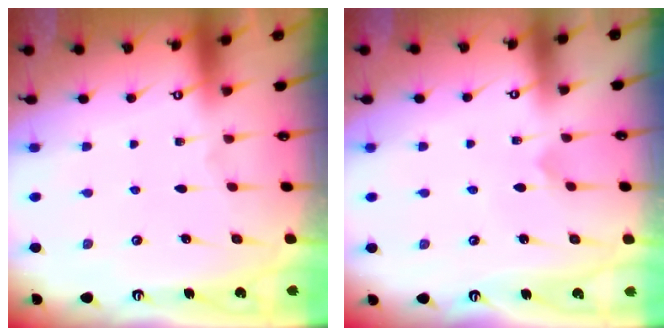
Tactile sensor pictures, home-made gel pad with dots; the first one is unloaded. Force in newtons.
{"total": 2.7, "press": 2.7, "slide": 0.3}